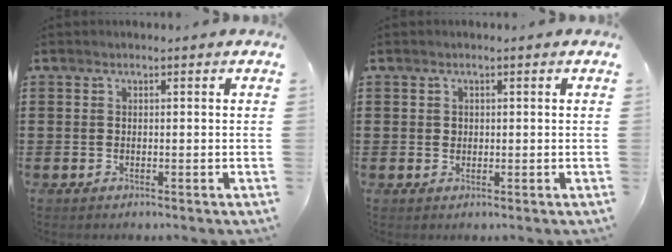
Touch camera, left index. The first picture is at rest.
{"total": 0.8, "force": [0.4, 0.7, 0.3], "torque": [-0.008, 0.005, 0.008]}